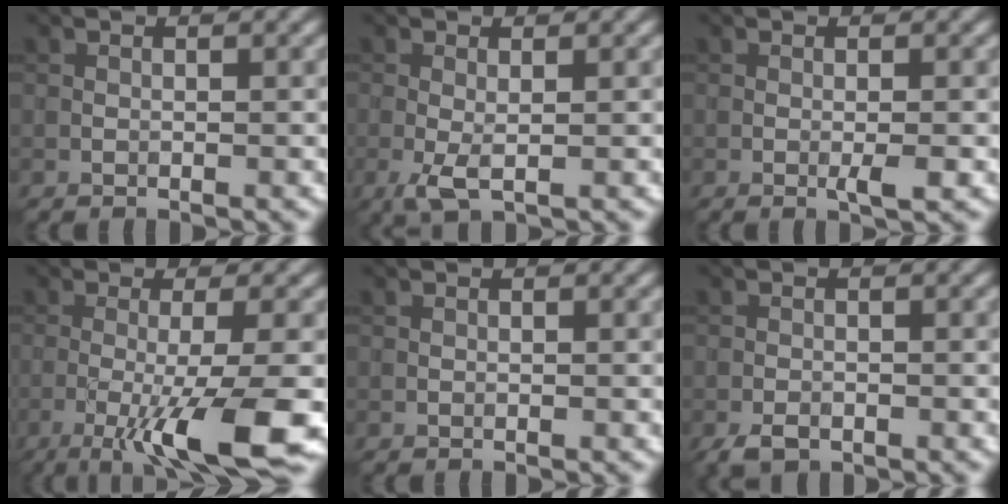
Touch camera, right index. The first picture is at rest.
{"total": 2.1, "force": [-0.4, 0.6, 1.9], "torque": [-0.046, -0.004, -0.010]}
{"total": 1.4, "force": [-0.4, 0.0, 1.3], "torque": [-0.023, -0.002, -0.009]}
{"total": 9.6, "force": [-3.6, 1.4, 8.8], "torque": [-0.128, -0.002, -0.062]}
{"total": 0.0}
{"total": 1.8, "force": [-1.2, 1.0, 1.0], "torque": [-0.019, -0.004, -0.025]}